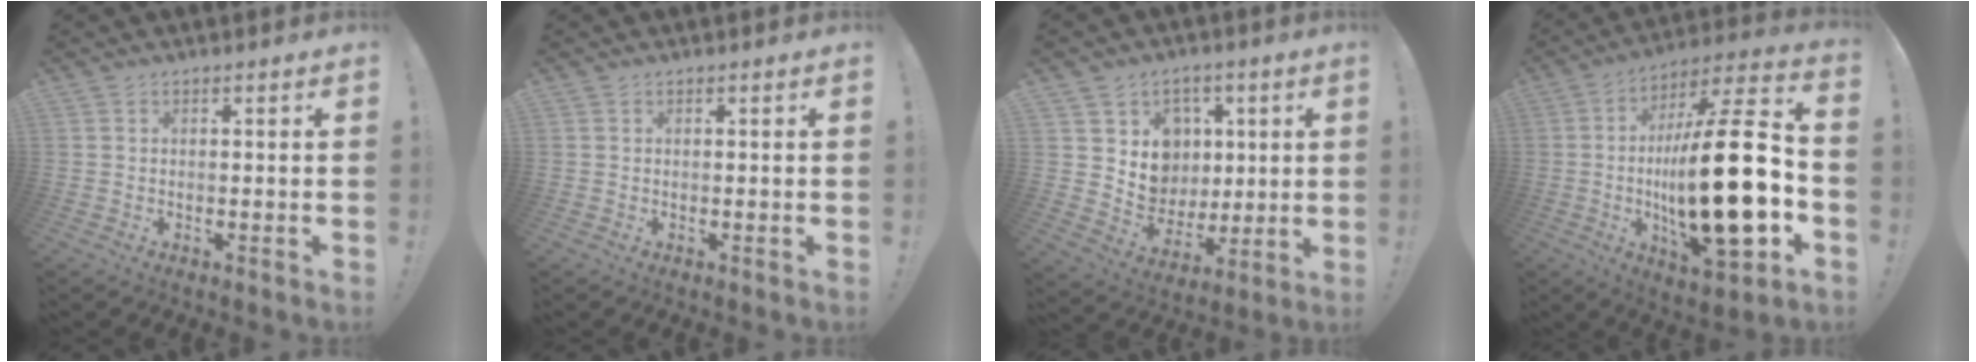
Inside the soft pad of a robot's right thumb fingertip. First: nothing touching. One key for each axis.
{"total": 0.0}
{"total": 11.0, "fx": 3.3, "fy": 10.2, "fz": 2.4, "tx": -0.029, "ty": -0.026, "tz": 0.080}
{"total": 29.0, "fx": -3.8, "fy": 9.4, "fz": 27.2, "tx": -0.473, "ty": 0.012, "tz": -0.068}